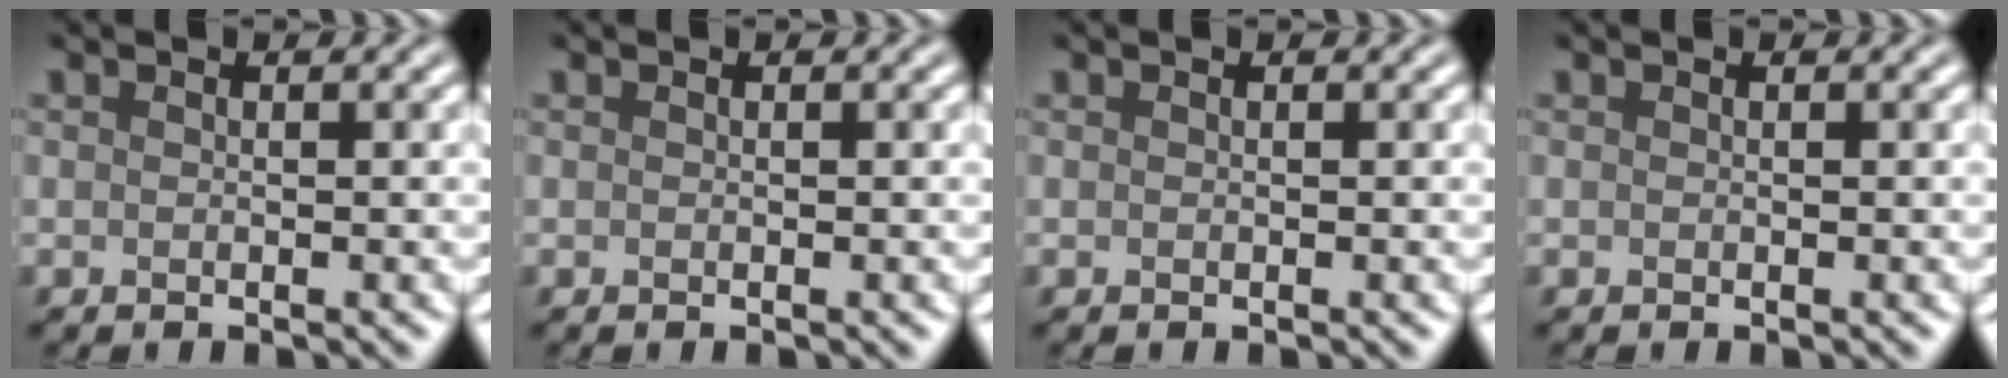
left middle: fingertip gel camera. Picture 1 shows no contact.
{"total": 0.0}
{"total": 0.0}
{"total": 0.0}